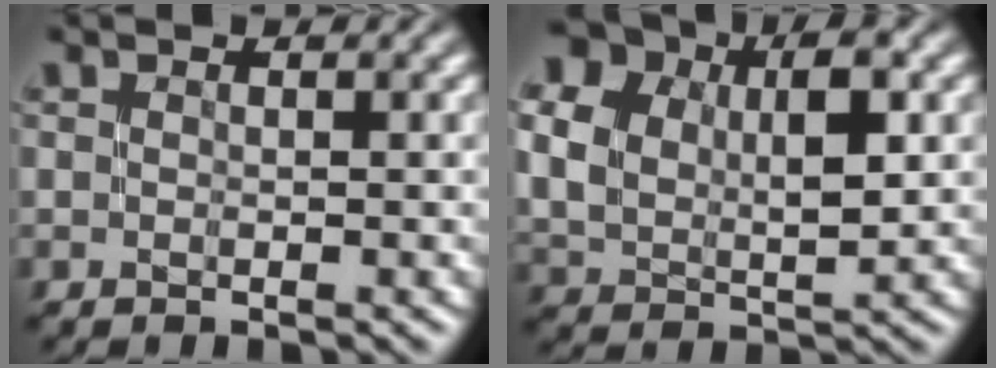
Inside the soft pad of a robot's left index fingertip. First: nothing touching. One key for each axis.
{"total": 11.1, "fx": 3.1, "fy": 7.7, "fz": 7.3, "tx": -0.140, "ty": 0.024, "tz": 0.058}